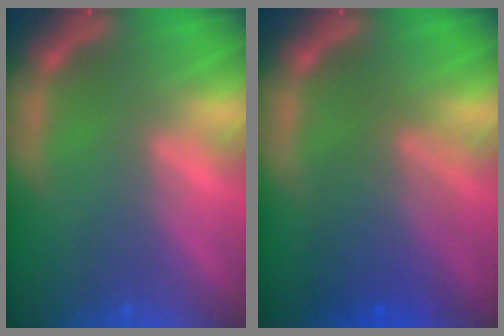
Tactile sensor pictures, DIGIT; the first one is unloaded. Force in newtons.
{"total": 5.5}